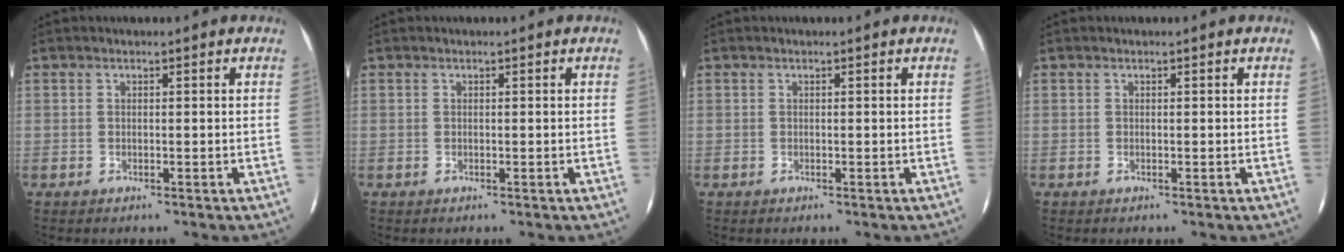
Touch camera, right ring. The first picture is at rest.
{"total": 0.0}
{"total": 0.0}
{"total": 0.0}